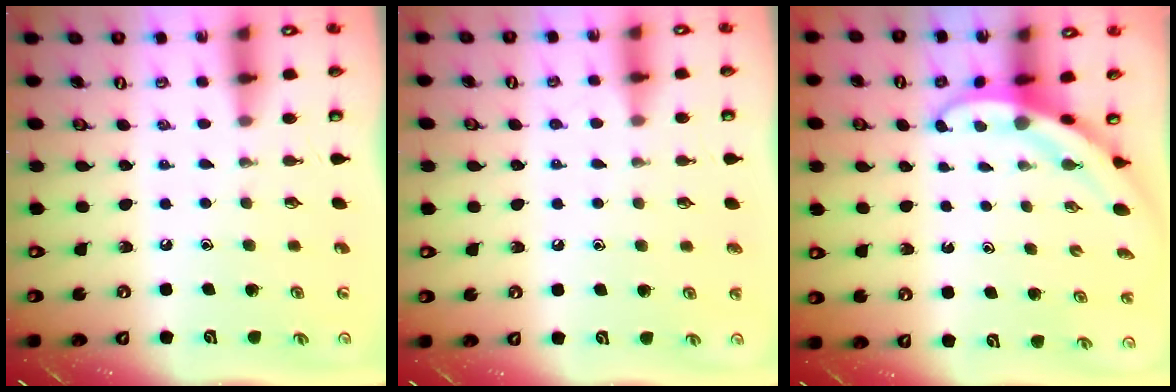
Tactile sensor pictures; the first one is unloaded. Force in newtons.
{"total": 3.0, "press": 3.0, "slide": 0.3}
{"total": 3.8, "press": 3.8, "slide": 0.1}